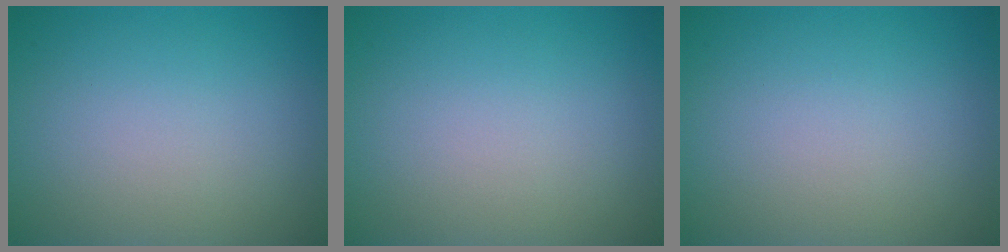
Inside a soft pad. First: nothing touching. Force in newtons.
{"total": 0.0}
{"total": 0.0}